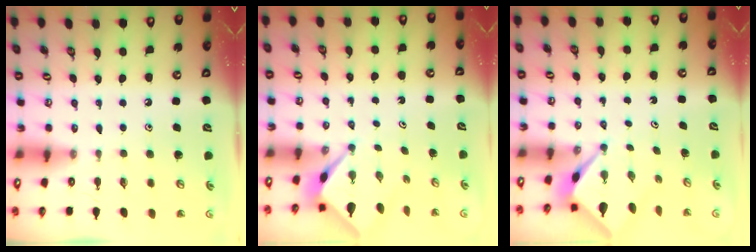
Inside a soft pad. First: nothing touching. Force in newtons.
{"total": 2.7, "press": 2.7, "slide": 0.1}
{"total": 2.5, "press": 2.5, "slide": 0.2}